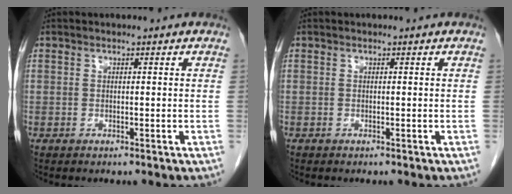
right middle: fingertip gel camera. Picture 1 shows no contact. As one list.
[{"total": 0.0}]